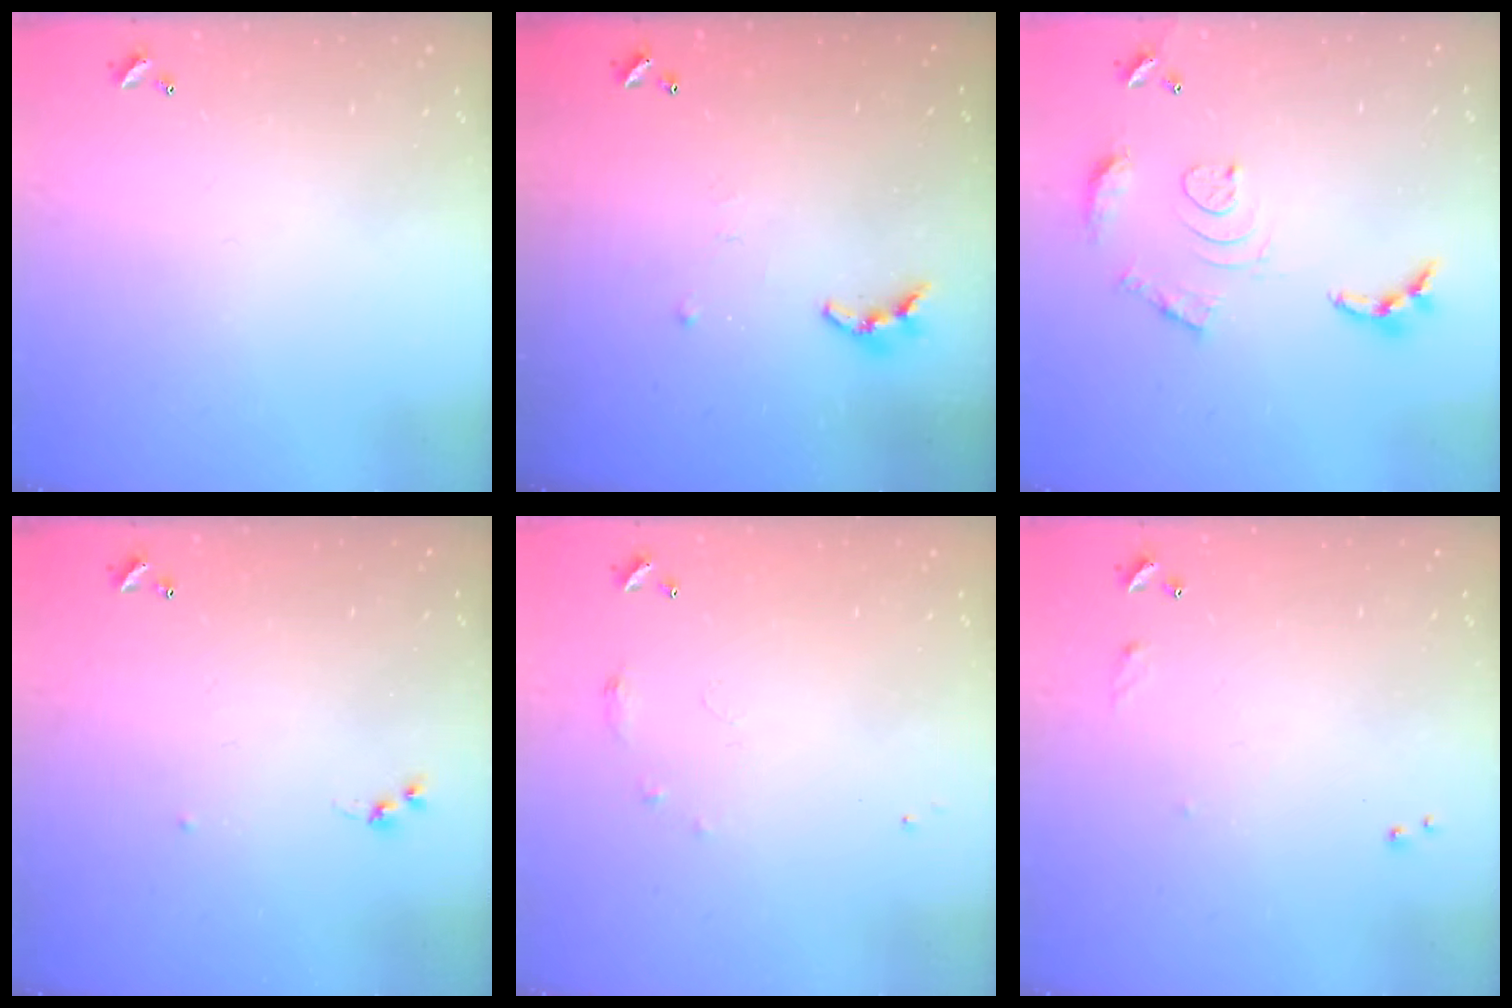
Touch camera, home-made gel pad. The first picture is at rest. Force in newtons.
{"total": 6.8, "press": 6.7, "slide": 0.5}
{"total": 12.6, "press": 12.5, "slide": 1.3}
{"total": 6.0, "press": 6.0, "slide": 0.7}
{"total": 6.0, "press": 5.9, "slide": 0.8}
{"total": 6.5, "press": 6.5, "slide": 0.7}